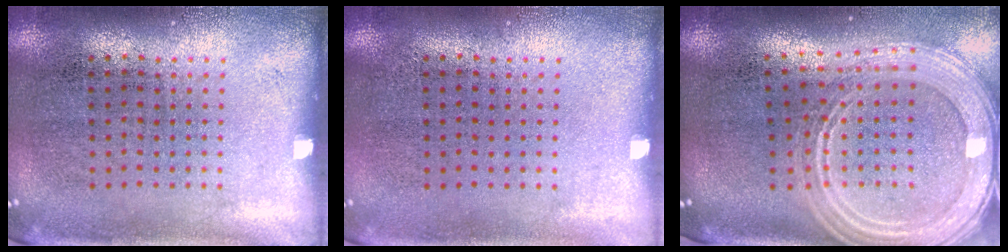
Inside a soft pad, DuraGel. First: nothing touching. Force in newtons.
{"total": 0.0}
{"total": 3.0, "press": 2.4, "slide": 1.8}